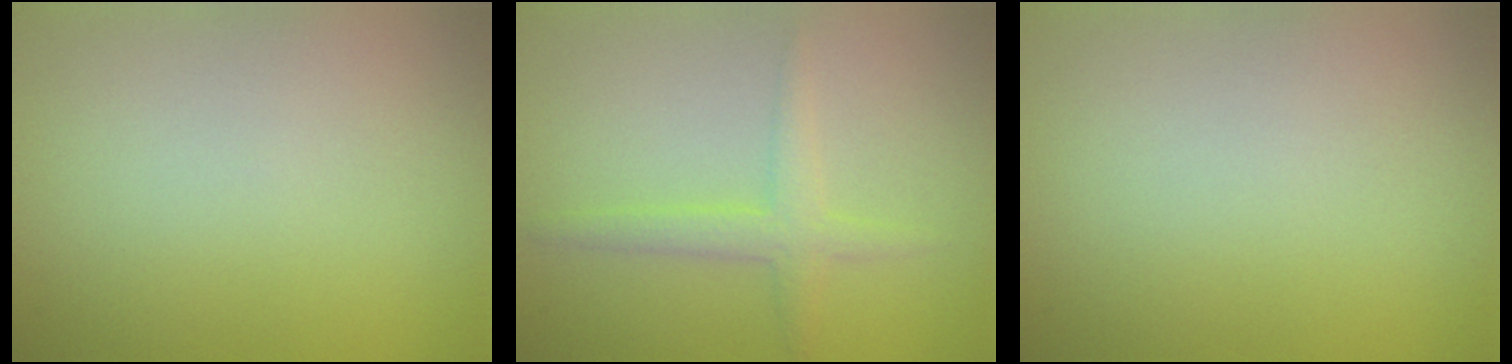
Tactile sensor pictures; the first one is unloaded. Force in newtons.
{"total": 2.3, "press": 2.3, "slide": 0.1}
{"total": 0.0}